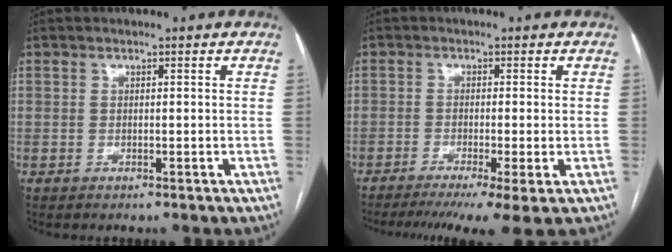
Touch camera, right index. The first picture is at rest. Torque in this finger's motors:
{"motor_torque": [1.17, -0.95, 0.31, 0.07]}